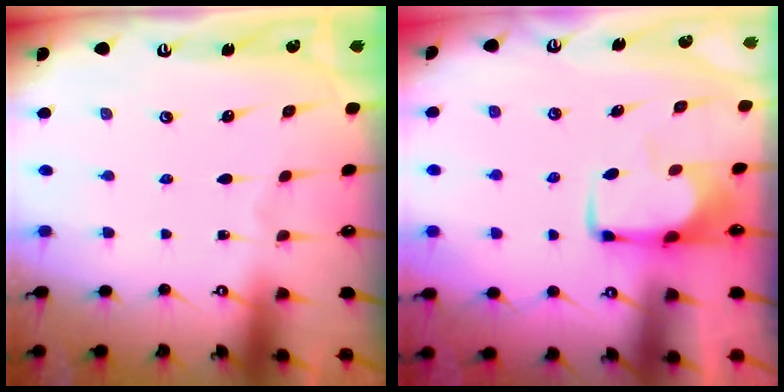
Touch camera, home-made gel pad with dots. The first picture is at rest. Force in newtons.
{"total": 1.7, "press": 1.7, "slide": 0.4}